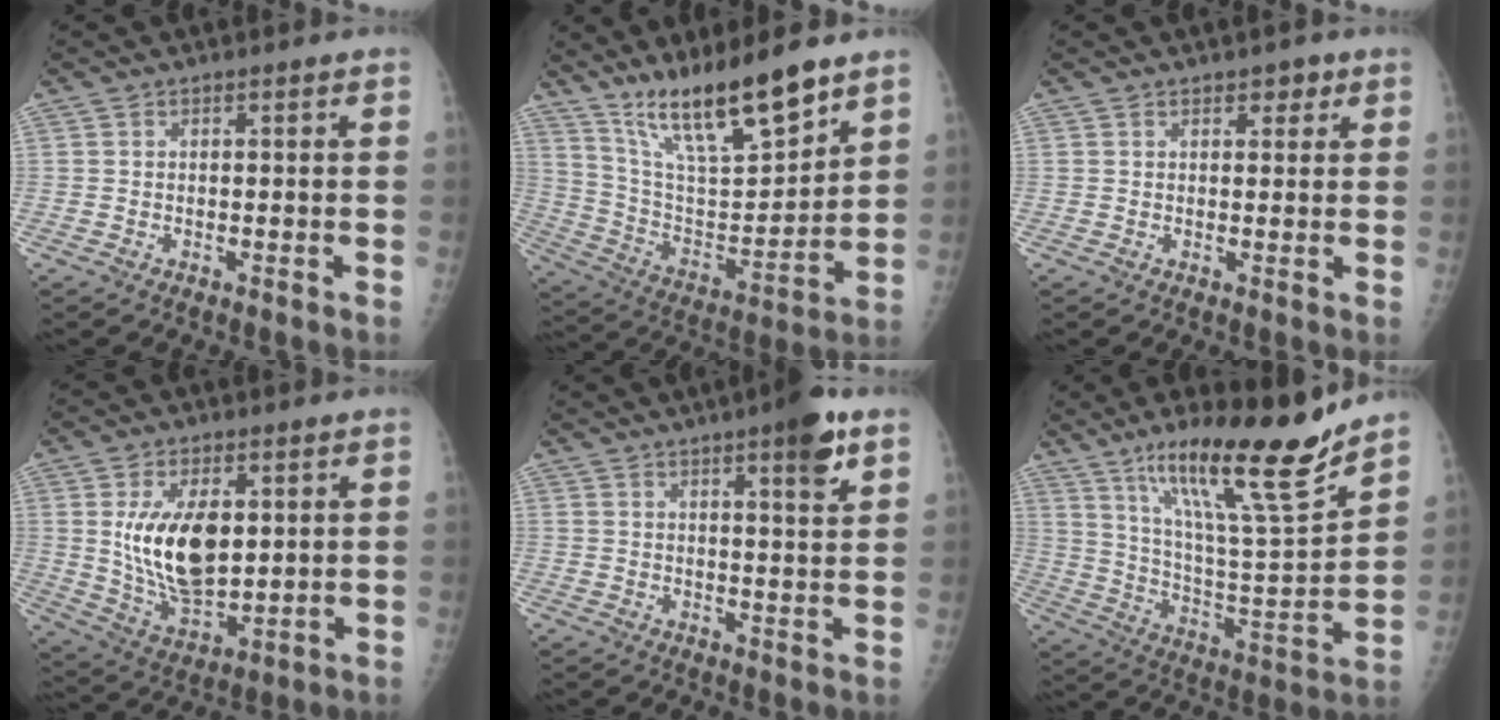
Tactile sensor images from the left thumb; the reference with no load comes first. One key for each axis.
{"total": 18.2, "fx": 13.7, "fy": 3.7, "fz": 11.4, "tx": -0.168, "ty": -0.078, "tz": 0.255}
{"total": 2.3, "fx": 1.4, "fy": 1.3, "fz": 1.3, "tx": -0.001, "ty": -0.005, "tz": 0.017}
{"total": 14.5, "fx": 2.7, "fy": 7.9, "fz": 11.9, "tx": -0.192, "ty": -0.022, "tz": 0.063}
{"total": 7.4, "fx": 4.2, "fy": 1.2, "fz": 5.9, "tx": -0.077, "ty": -0.021, "tz": 0.056}
{"total": 21.9, "fx": 15.5, "fy": 2.9, "fz": 15.1, "tx": -0.223, "ty": -0.084, "tz": 0.268}